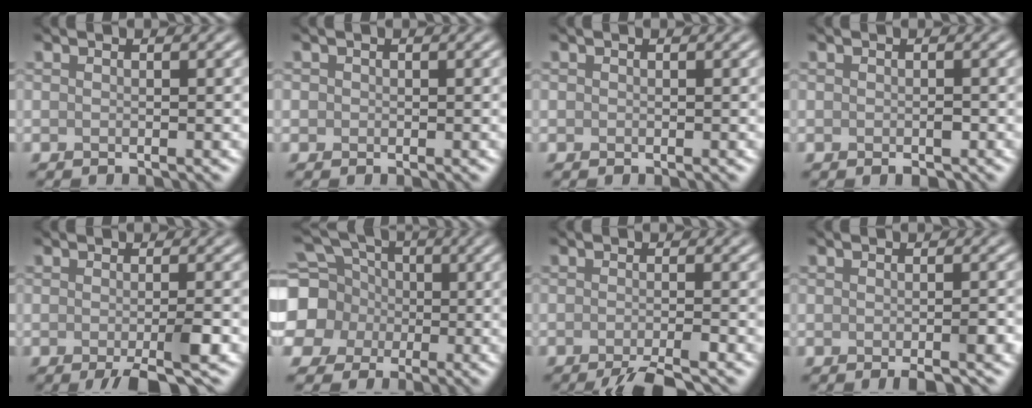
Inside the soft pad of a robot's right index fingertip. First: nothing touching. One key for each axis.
{"total": 0.6, "fx": 0.0, "fy": 0.6, "fz": 0.1, "tx": 0.003, "ty": 0.000, "tz": -0.002}
{"total": 0.0}
{"total": 1.1, "fx": -0.4, "fy": 0.7, "fz": 0.8, "tx": -0.011, "ty": -0.003, "tz": -0.005}
{"total": 3.8, "fx": -1.9, "fy": 0.5, "fz": 3.2, "tx": -0.051, "ty": -0.004, "tz": -0.033}
{"total": 10.6, "fx": -0.2, "fy": 9.8, "fz": 4.2, "tx": -0.132, "ty": 0.012, "tz": -0.032}
{"total": 3.6, "fx": -2.6, "fy": 0.5, "fz": 2.5, "tx": -0.032, "ty": -0.001, "tz": -0.050}
{"total": 2.5, "fx": -1.3, "fy": 0.6, "fz": 2.0, "tx": -0.027, "ty": -0.002, "tz": -0.018}